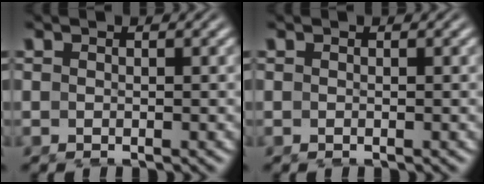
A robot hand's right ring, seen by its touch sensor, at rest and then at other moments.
{"total": 0.0}